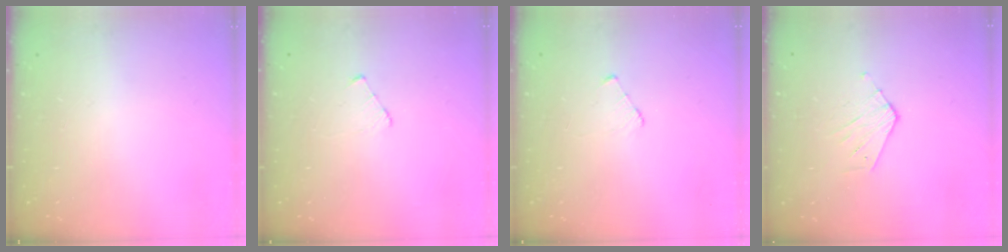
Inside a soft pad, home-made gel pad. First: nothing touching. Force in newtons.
{"total": 2.9, "press": 2.8, "slide": 0.3}
{"total": 3.0, "press": 2.9, "slide": 0.3}
{"total": 3.3, "press": 3.3, "slide": 0.3}